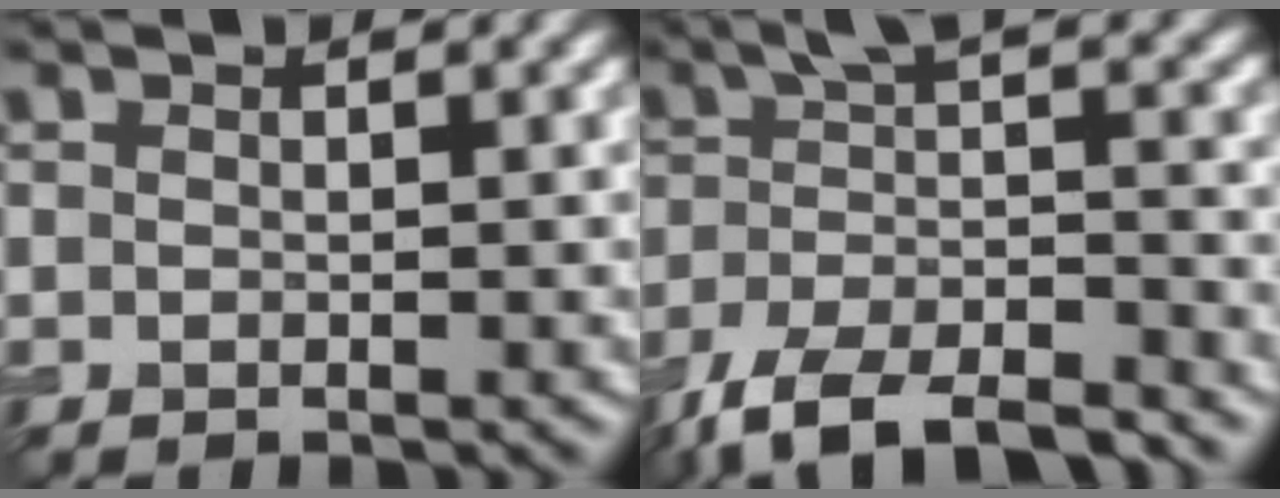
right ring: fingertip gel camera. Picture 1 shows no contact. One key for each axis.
{"total": 8.7, "fx": -5.8, "fy": 2.2, "fz": 6.1, "tx": -0.107, "ty": -0.006, "tz": -0.111}